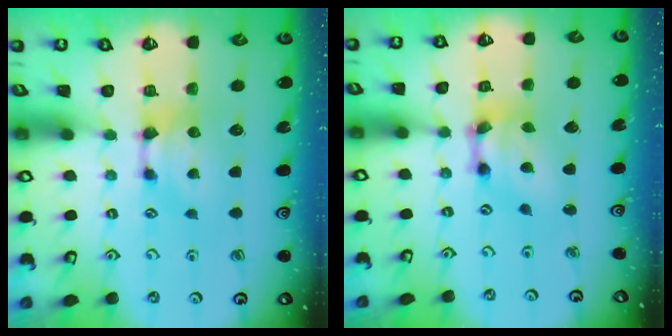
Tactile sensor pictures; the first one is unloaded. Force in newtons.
{"total": 6.3, "press": 5.4, "slide": 3.2}